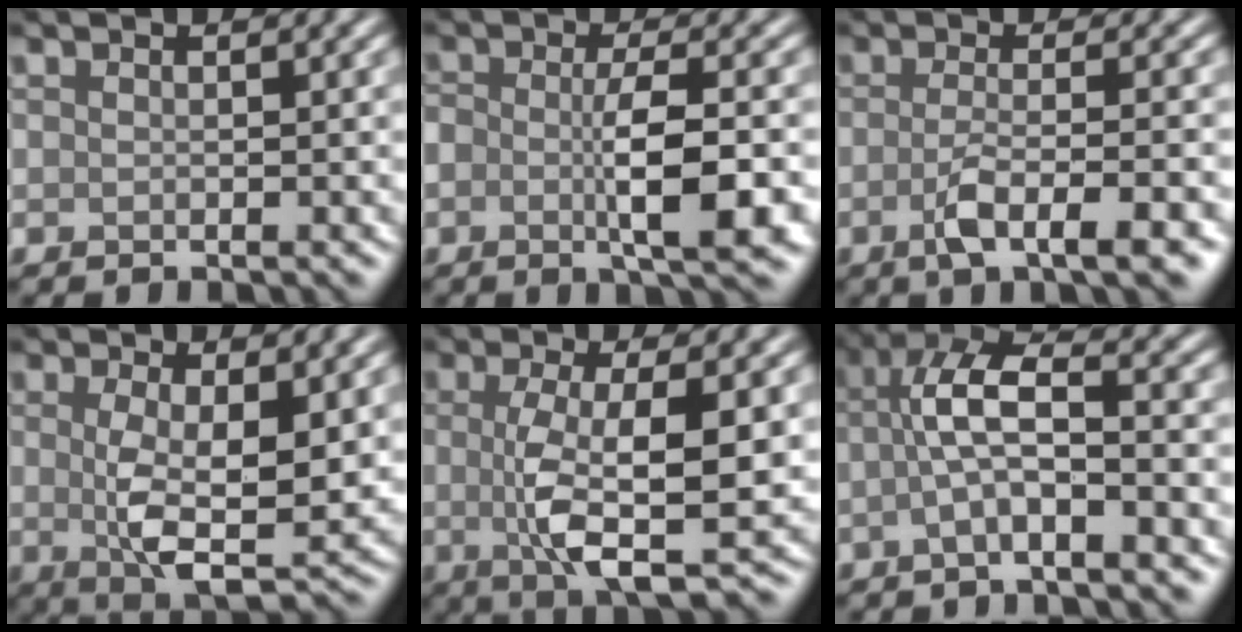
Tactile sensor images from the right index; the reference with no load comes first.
{"total": 5.7, "force": [-1.6, 1.6, 5.2], "torque": [-0.092, -0.002, -0.029]}
{"total": 4.9, "force": [-1.9, 1.2, 4.3], "torque": [-0.075, -0.003, -0.037]}
{"total": 5.9, "force": [0.4, 2.2, 5.5], "torque": [-0.102, -0.012, 0.012]}
{"total": 6.9, "force": [-0.5, 1.8, 6.6], "torque": [-0.121, -0.009, -0.005]}
{"total": 4.9, "force": [-0.8, 1.2, 4.7], "torque": [-0.092, 0.018, -0.025]}